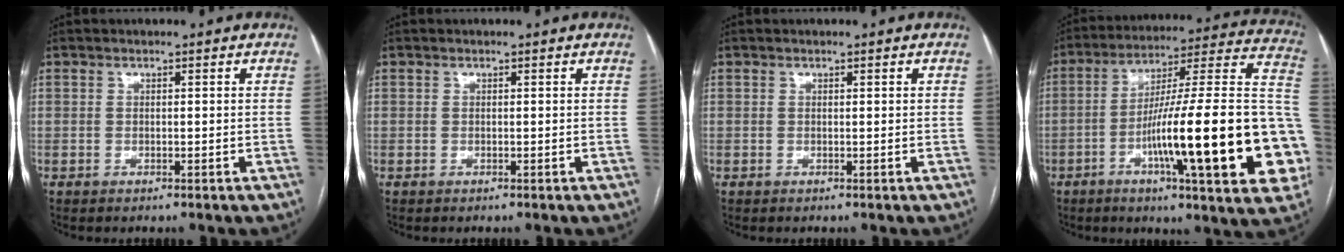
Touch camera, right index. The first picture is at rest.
{"total": 0.0}
{"total": 0.0}
{"total": 29.3, "force": [-7.3, 2.6, 28.3], "torque": [-0.327, 0.004, -0.116]}